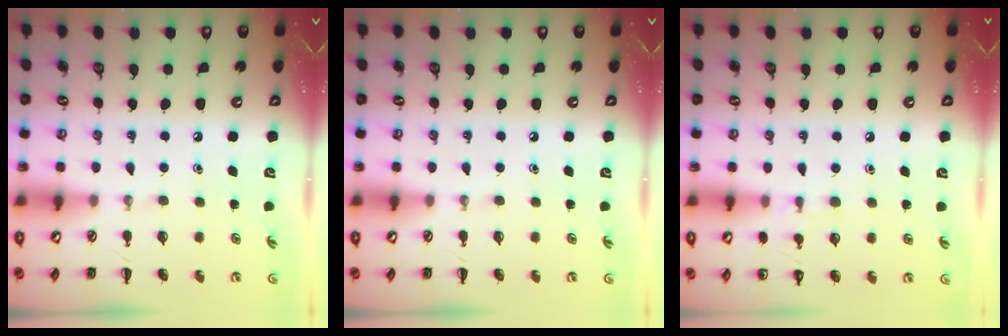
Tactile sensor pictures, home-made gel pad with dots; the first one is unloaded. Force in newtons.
{"total": 0.0}
{"total": 6.2, "press": 6.0, "slide": 1.9}